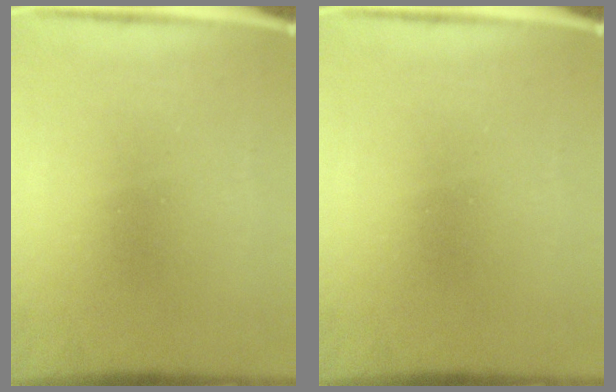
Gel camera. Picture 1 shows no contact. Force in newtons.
{"total": 0.0}